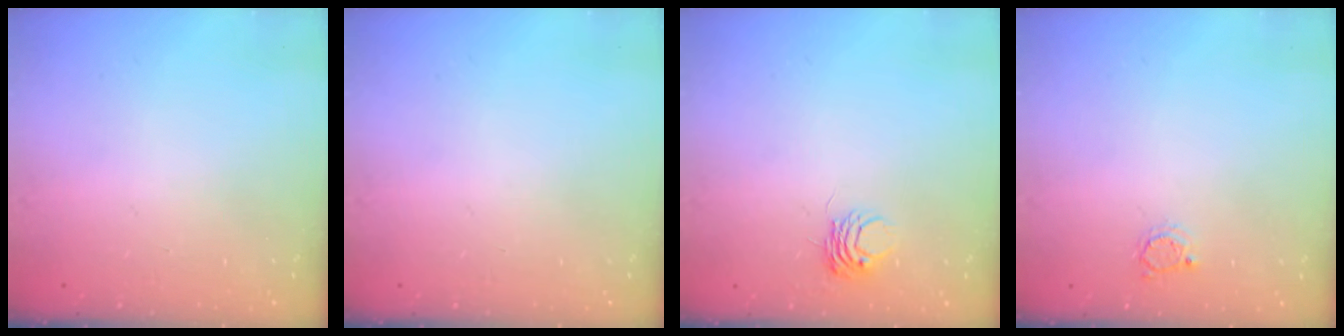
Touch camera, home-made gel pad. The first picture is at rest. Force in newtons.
{"total": 0.0}
{"total": 4.7, "press": 4.7, "slide": 0.1}
{"total": 2.6, "press": 2.6, "slide": 0.4}